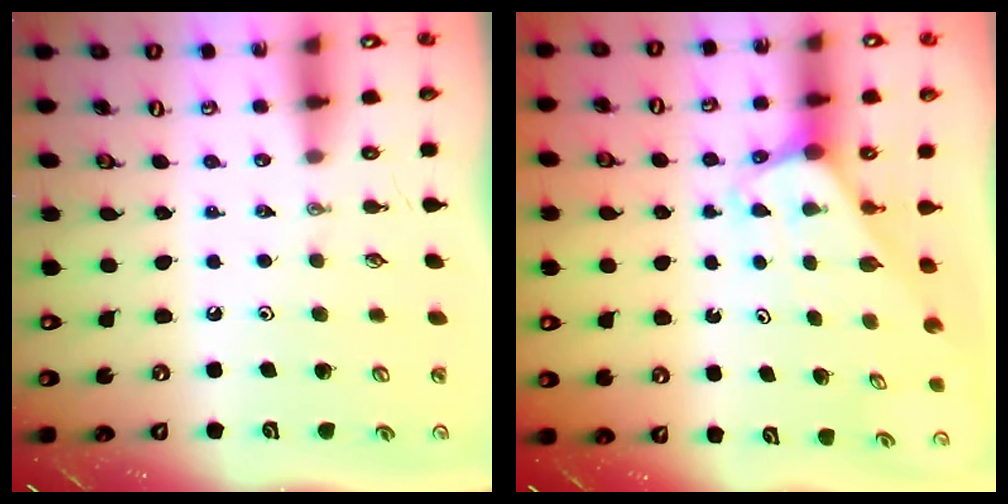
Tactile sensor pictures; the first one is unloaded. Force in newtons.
{"total": 2.2, "press": 2.2, "slide": 0.1}